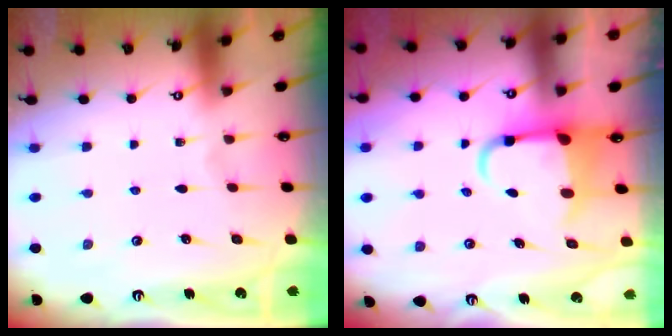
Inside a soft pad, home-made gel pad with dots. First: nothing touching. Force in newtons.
{"total": 5.4, "press": 5.2, "slide": 1.3}